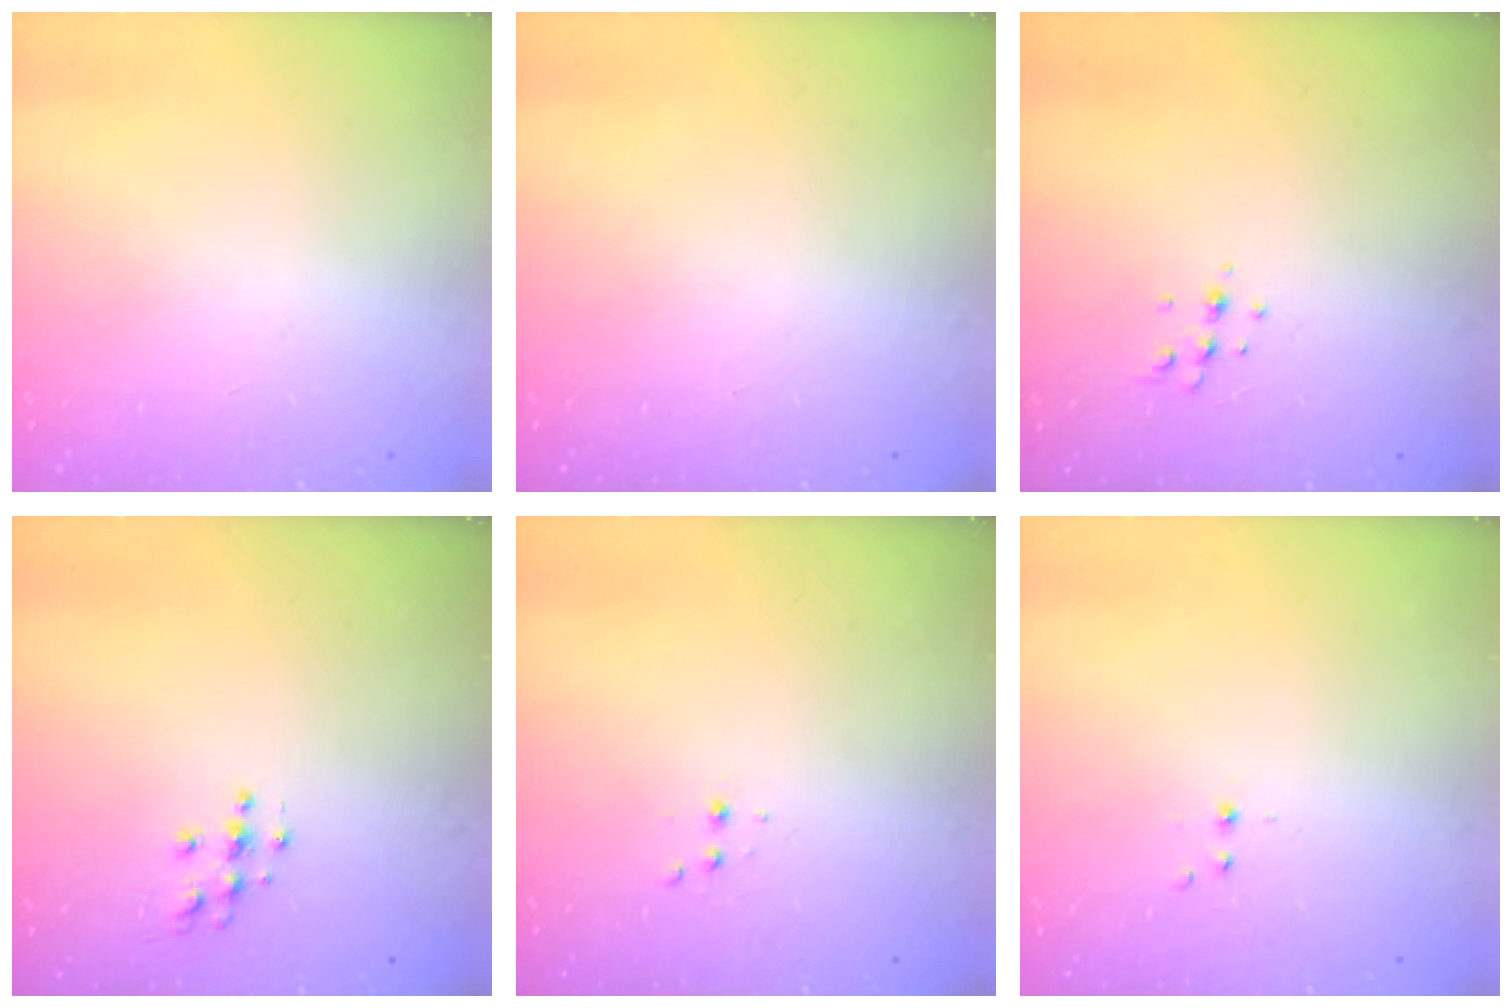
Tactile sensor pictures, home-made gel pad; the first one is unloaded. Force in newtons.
{"total": 0.0}
{"total": 4.8, "press": 4.7, "slide": 1.1}
{"total": 5.1, "press": 5.1, "slide": 0.3}
{"total": 2.5, "press": 2.4, "slide": 0.5}
{"total": 2.2, "press": 1.9, "slide": 1.2}